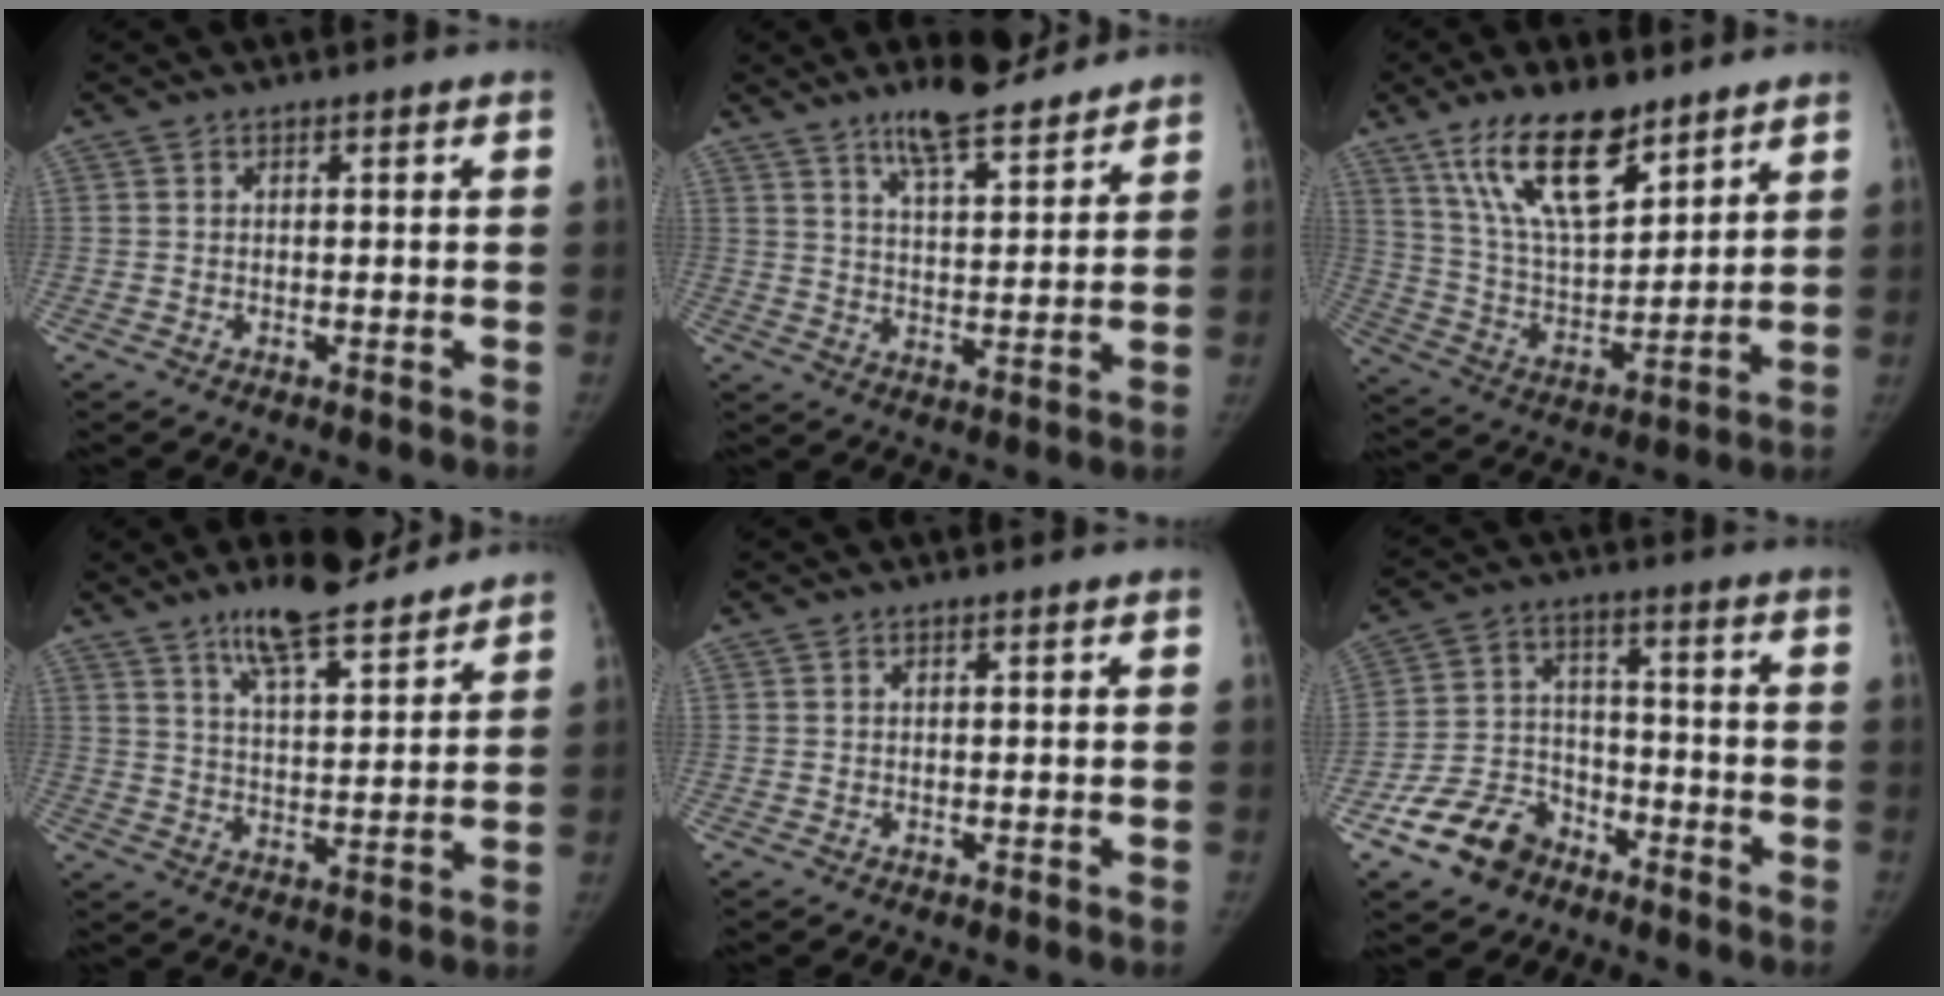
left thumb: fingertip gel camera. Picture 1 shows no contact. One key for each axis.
{"total": 11.1, "fx": 8.8, "fy": 2.9, "fz": 6.1, "tx": -0.076, "ty": -0.052, "tz": 0.144}
{"total": 17.4, "fx": 11.3, "fy": 7.0, "fz": 11.2, "tx": -0.159, "ty": -0.058, "tz": 0.216}
{"total": 12.8, "fx": 9.9, "fy": 3.4, "fz": 7.4, "tx": -0.094, "ty": -0.055, "tz": 0.163}
{"total": 0.0}
{"total": 11.4, "fx": -7.4, "fy": 7.7, "fz": 4.0, "tx": -0.048, "ty": 0.055, "tz": -0.135}